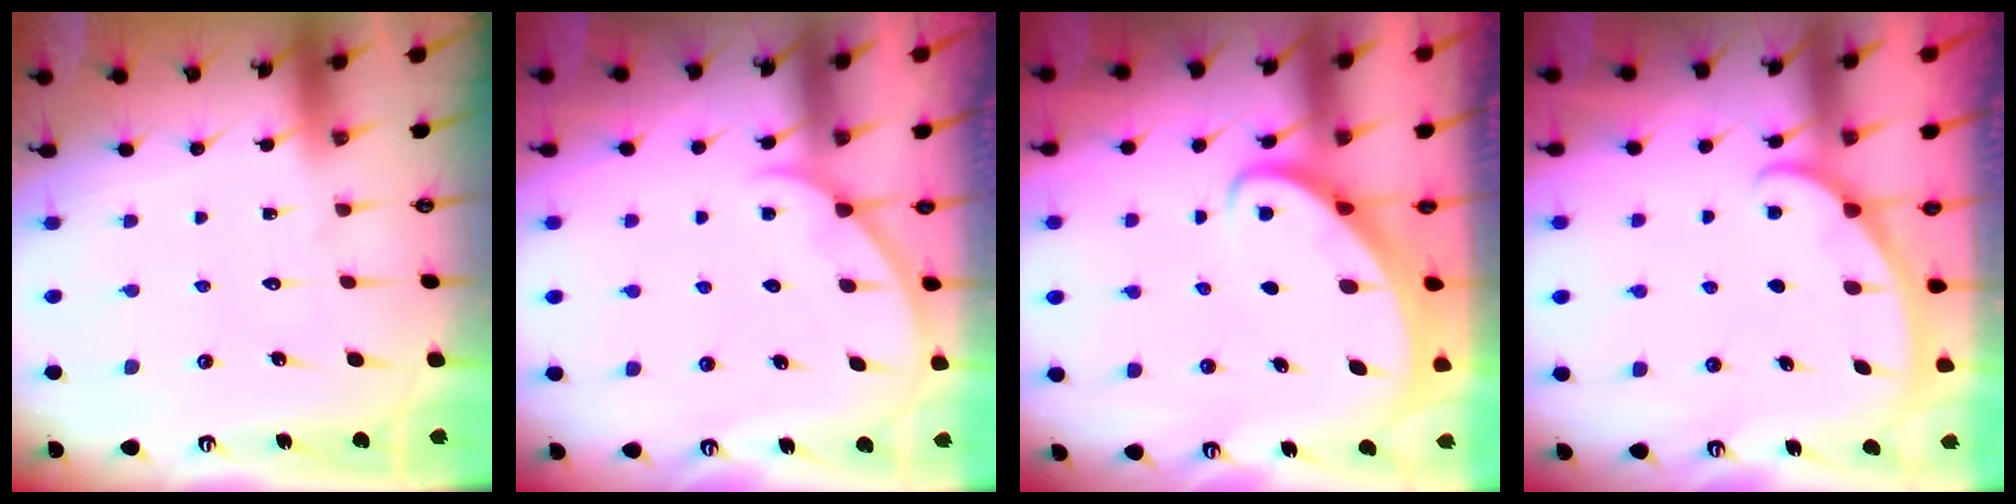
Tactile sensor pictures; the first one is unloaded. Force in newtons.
{"total": 3.2, "press": 3.2, "slide": 0.1}
{"total": 2.6, "press": 2.6, "slide": 0.3}
{"total": 1.9, "press": 1.9, "slide": 0.1}